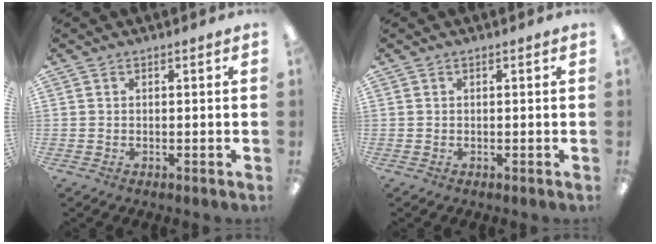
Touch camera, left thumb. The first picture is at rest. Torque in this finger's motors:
{"motor_torque": [0.00, 0.00, -0.03, 0.02, 0.00]}